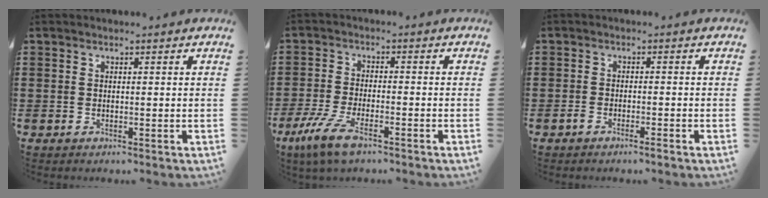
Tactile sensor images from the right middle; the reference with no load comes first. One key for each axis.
{"total": 6.9, "fx": -4.4, "fy": 2.1, "fz": 5.0, "tx": -0.121, "ty": -0.011, "tz": -0.085}
{"total": 1.4, "fx": -1.1, "fy": 0.2, "fz": 0.8, "tx": -0.017, "ty": -0.003, "tz": -0.020}